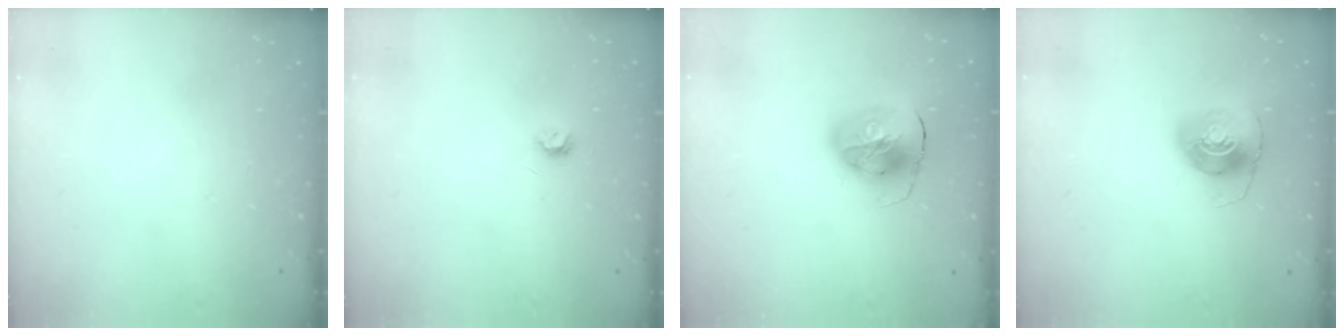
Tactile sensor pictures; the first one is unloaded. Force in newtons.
{"total": 3.7, "press": 3.7, "slide": 0.4}
{"total": 11.3, "press": 11.2, "slide": 1.4}
{"total": 8.8, "press": 8.8, "slide": 0.1}